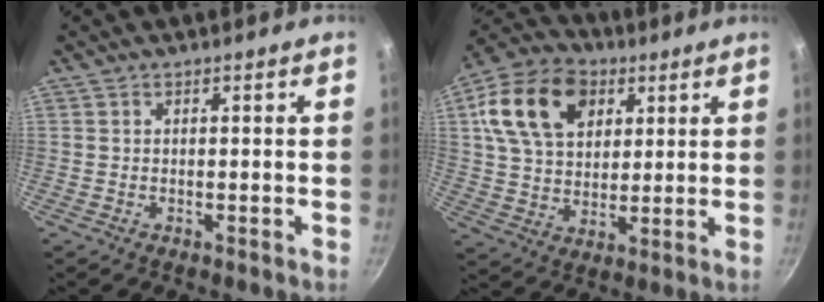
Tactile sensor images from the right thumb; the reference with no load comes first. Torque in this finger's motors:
{"motor_torque": [1.17, 2.12, 0.90, -0.26, 0.08]}